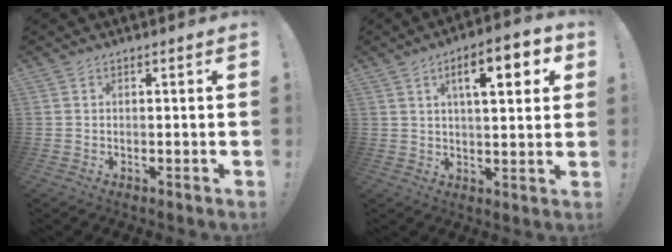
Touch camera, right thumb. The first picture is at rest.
{"total": 11.4, "force": [4.1, 3.5, 10.1], "torque": [-0.151, -0.002, 0.060]}